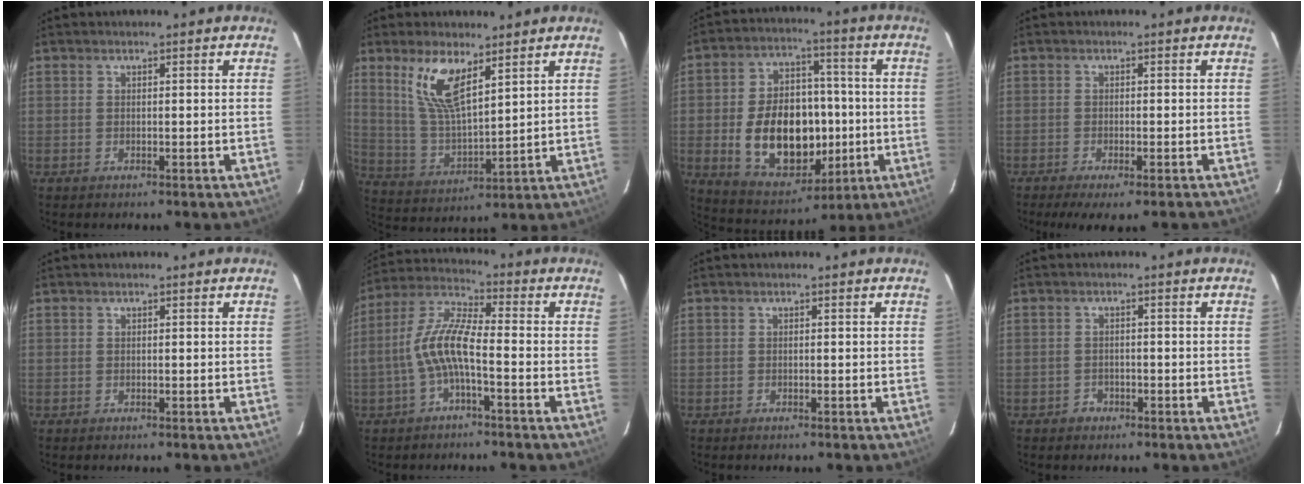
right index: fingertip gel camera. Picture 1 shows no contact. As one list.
[{"total": 11.0, "force": [6.4, 3.5, 8.1], "torque": [-0.164, 0.000, 0.138]}, {"total": 18.9, "force": [-2.8, 12.5, 13.8], "torque": [-0.273, 0.020, -0.017]}, {"total": 7.8, "force": [-6.1, 1.3, 4.6], "torque": [-0.094, -0.031, -0.089]}, {"total": 0.0}, {"total": 8.6, "force": [-2.6, 1.9, 8.0], "torque": [-0.181, 0.014, -0.049]}, {"total": 0.0}, {"total": 1.9, "force": [-1.2, 1.5, 0.2], "torque": [-0.005, 0.005, -0.016]}]